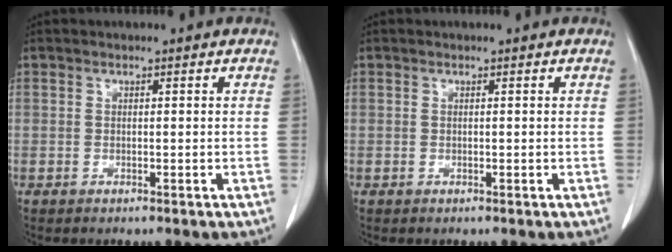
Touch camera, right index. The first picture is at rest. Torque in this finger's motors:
{"motor_torque": [0.00, 0.00, 0.00, 0.00]}